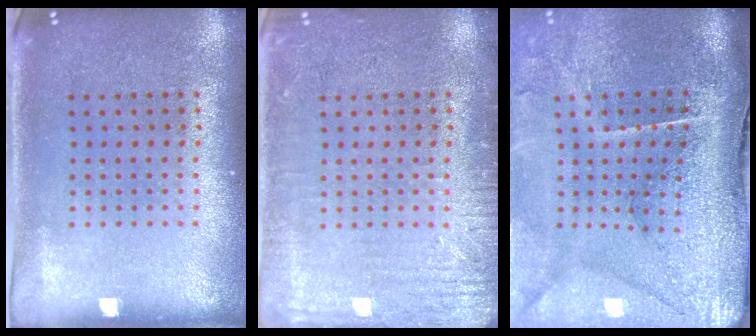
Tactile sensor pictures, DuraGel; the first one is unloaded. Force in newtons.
{"total": 3.0, "press": 3.0, "slide": 0.3}
{"total": 4.8, "press": 3.8, "slide": 3.0}